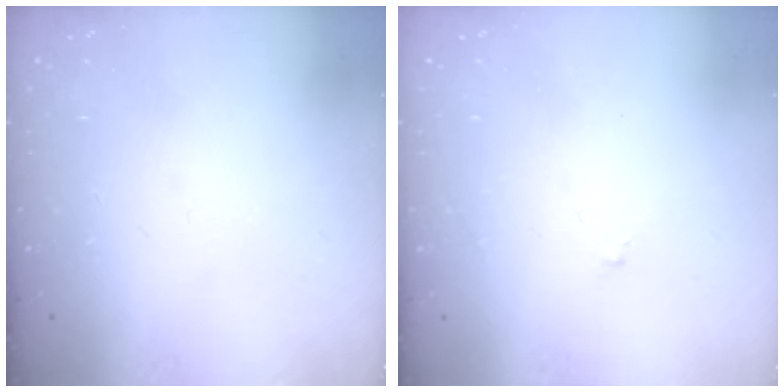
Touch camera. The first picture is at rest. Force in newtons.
{"total": 0.6, "press": 0.6, "slide": 0.2}